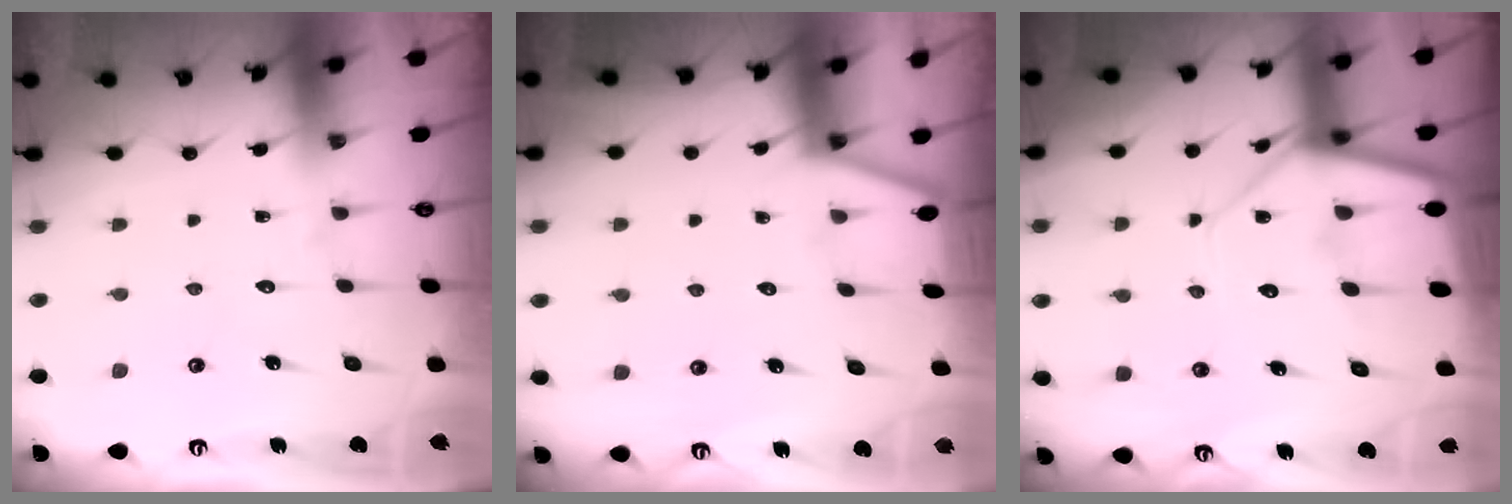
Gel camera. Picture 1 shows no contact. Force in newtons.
{"total": 1.3, "press": 1.3, "slide": 0.1}
{"total": 12.0, "press": 12.0, "slide": 1.2}